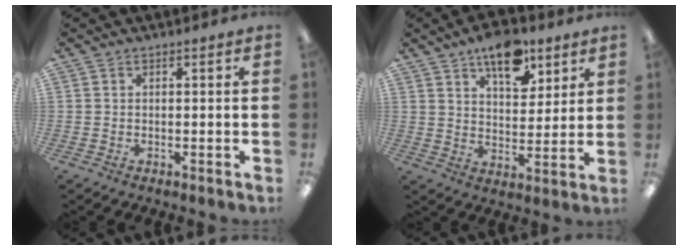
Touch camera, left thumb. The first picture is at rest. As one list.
[{"total": 12.5, "force": [8.5, 6.2, 6.8], "torque": [-0.083, -0.045, 0.144]}]